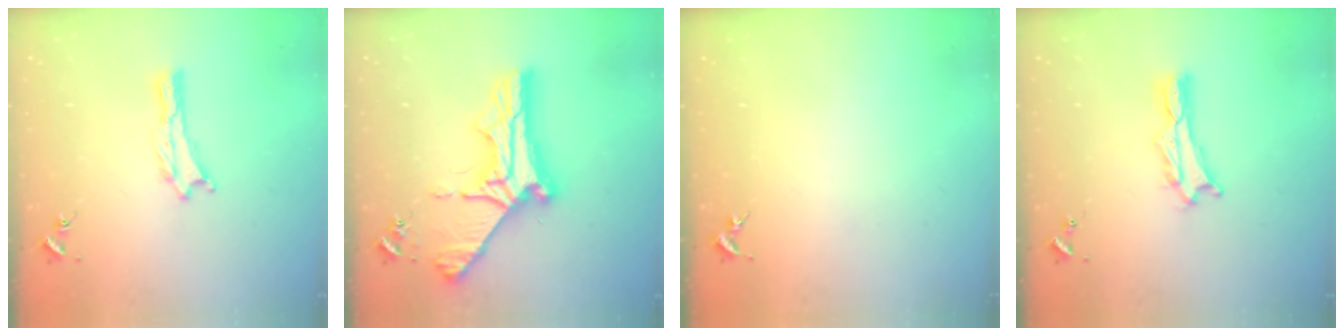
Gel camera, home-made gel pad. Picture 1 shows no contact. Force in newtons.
{"total": 11.8, "press": 11.7, "slide": 1.2}
{"total": 0.0}
{"total": 2.0, "press": 2.0, "slide": 0.3}